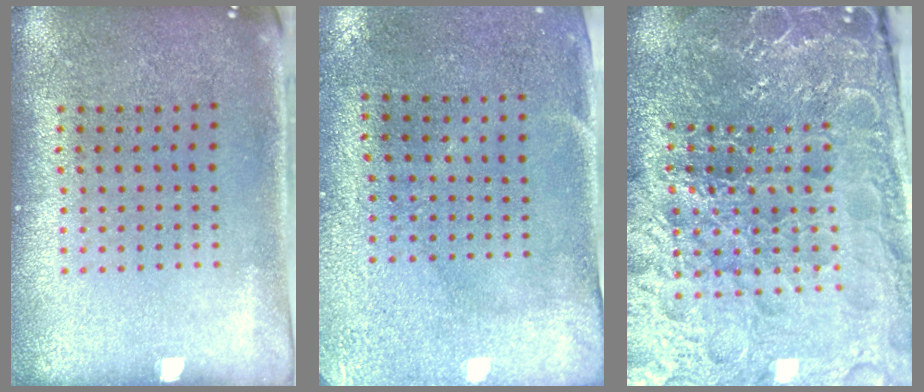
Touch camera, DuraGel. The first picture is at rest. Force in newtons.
{"total": 3.0, "press": 2.4, "slide": 1.8}
{"total": 5.4, "press": 5.0, "slide": 1.9}